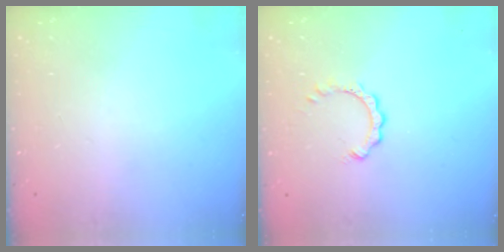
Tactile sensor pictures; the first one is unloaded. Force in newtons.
{"total": 3.7, "press": 3.7, "slide": 0.2}